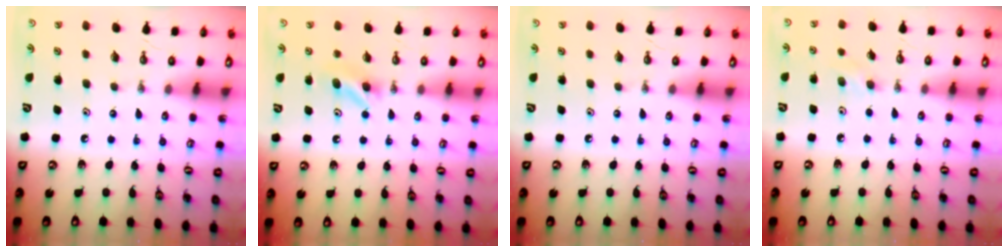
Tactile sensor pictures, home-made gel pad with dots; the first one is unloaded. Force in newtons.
{"total": 4.7, "press": 4.3, "slide": 2.0}
{"total": 0.0}
{"total": 7.2, "press": 6.2, "slide": 3.7}